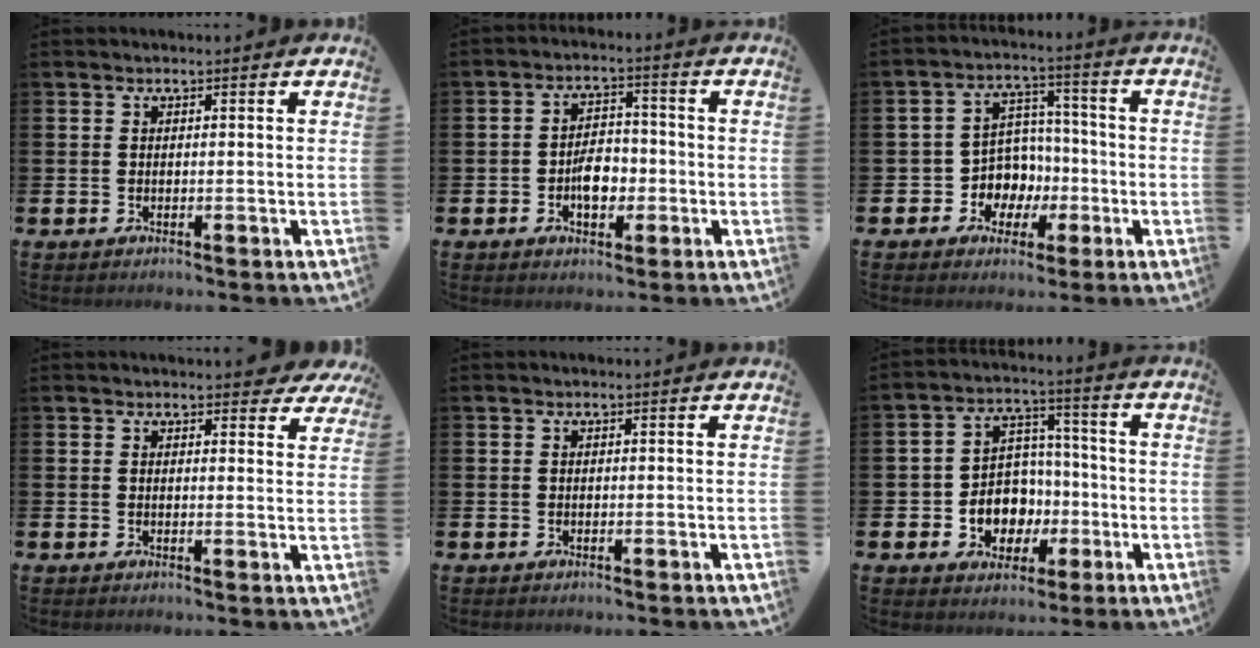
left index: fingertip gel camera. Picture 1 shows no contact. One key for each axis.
{"total": 4.4, "fx": -1.3, "fy": 2.8, "fz": 3.2, "tx": -0.051, "ty": 0.006, "tz": -0.026}
{"total": 6.6, "fx": -1.0, "fy": 6.4, "fz": 1.5, "tx": -0.058, "ty": 0.011, "tz": -0.013}
{"total": 2.4, "fx": 2.3, "fy": 0.7, "fz": 0.4, "tx": 0.009, "ty": -0.011, "tz": 0.037}
{"total": 0.0}
{"total": 7.5, "fx": -1.4, "fy": 6.9, "fz": 2.6, "tx": -0.057, "ty": 0.009, "tz": -0.022}